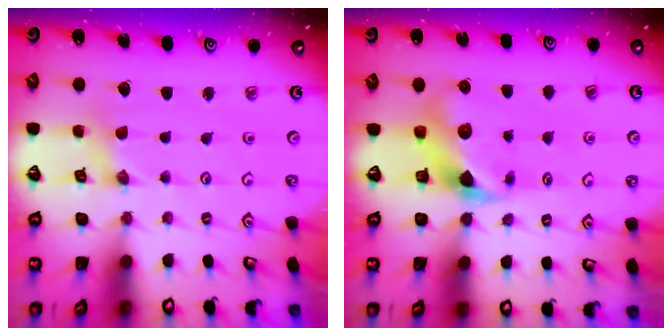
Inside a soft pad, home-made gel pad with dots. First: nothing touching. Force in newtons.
{"total": 7.3, "press": 7.2, "slide": 0.9}